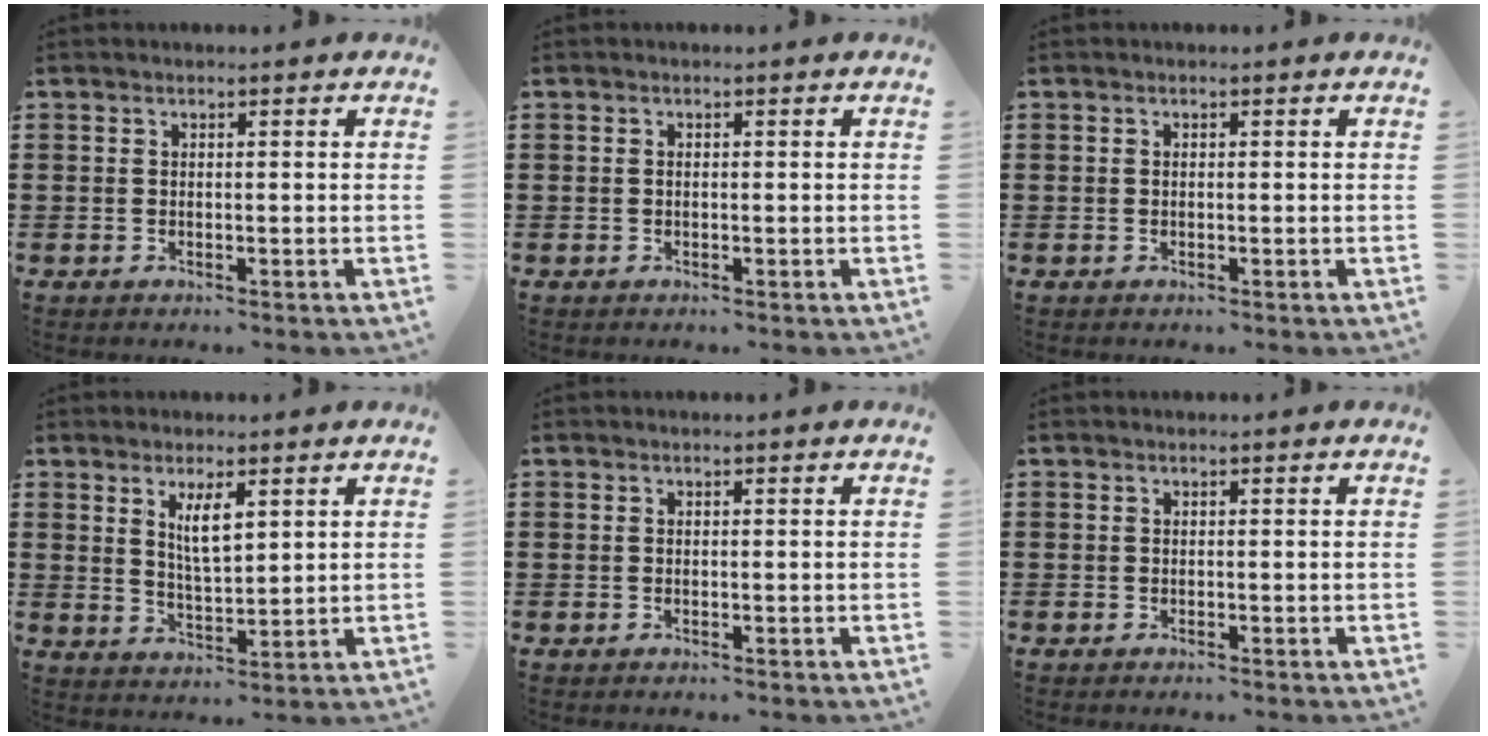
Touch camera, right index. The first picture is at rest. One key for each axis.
{"total": 0.0}
{"total": 0.0}
{"total": 4.8, "fx": 2.0, "fy": 1.5, "fz": 4.1, "tx": -0.077, "ty": 0.001, "tz": 0.032}
{"total": 0.0}
{"total": 0.0}